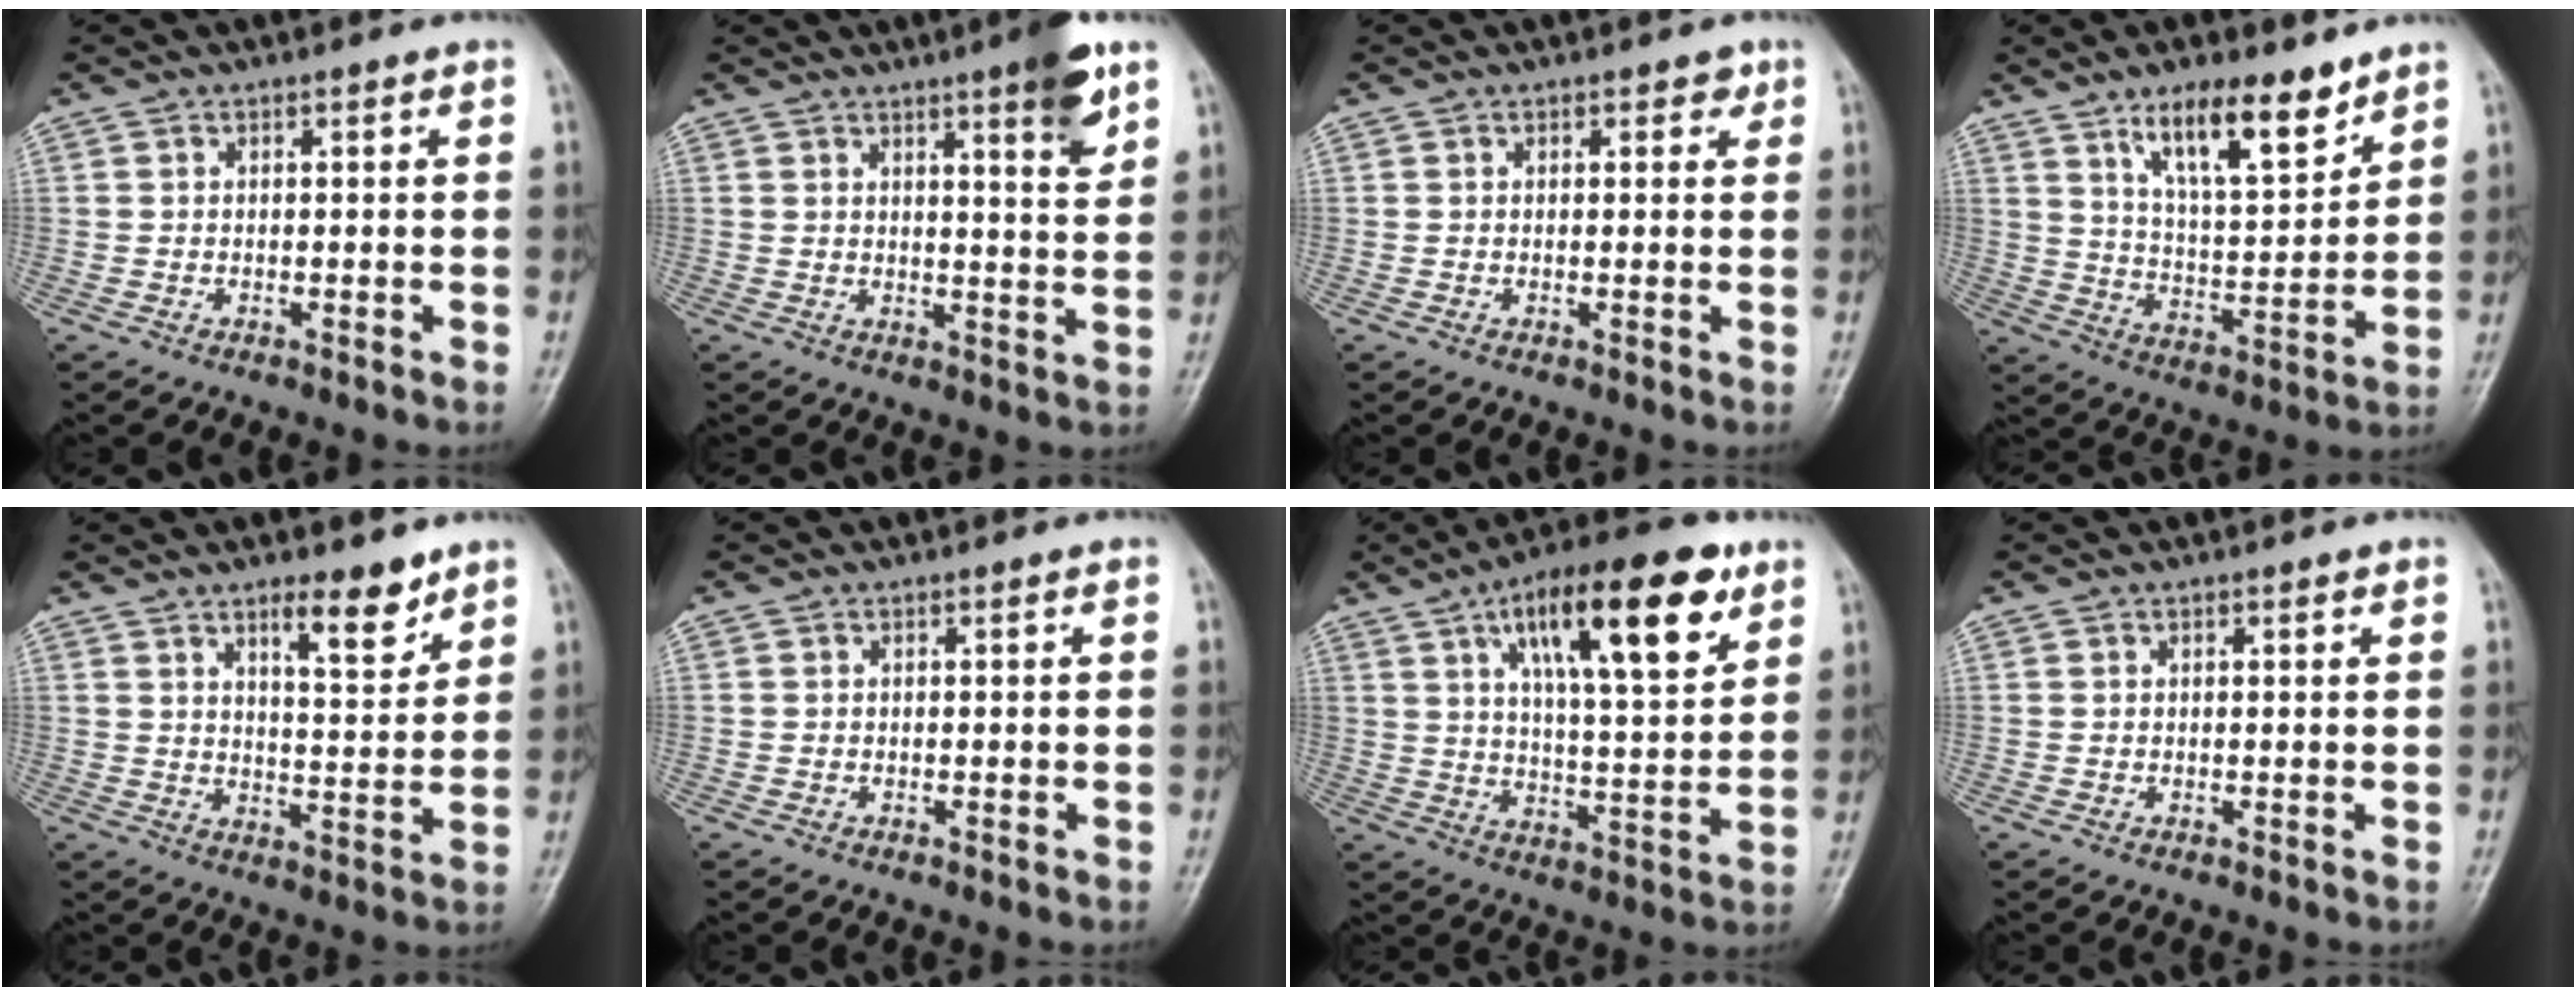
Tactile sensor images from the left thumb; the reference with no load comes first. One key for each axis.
{"total": 8.0, "fx": 4.7, "fy": 1.2, "fz": 6.4, "tx": -0.081, "ty": -0.026, "tz": 0.062}
{"total": 1.8, "fx": 1.0, "fy": 1.1, "fz": 1.1, "tx": 0.001, "ty": -0.002, "tz": 0.010}
{"total": 13.6, "fx": 8.9, "fy": 4.4, "fz": 9.2, "tx": -0.129, "ty": -0.056, "tz": 0.158}
{"total": 8.2, "fx": 5.6, "fy": 2.5, "fz": 5.5, "tx": -0.065, "ty": -0.041, "tz": 0.088}
{"total": 0.0}
{"total": 19.9, "fx": 9.7, "fy": 6.7, "fz": 16.1, "tx": -0.221, "ty": -0.026, "tz": 0.153}
{"total": 0.9, "fx": 0.5, "fy": 0.3, "fz": 0.6, "tx": -0.007, "ty": 0.000, "tz": 0.006}